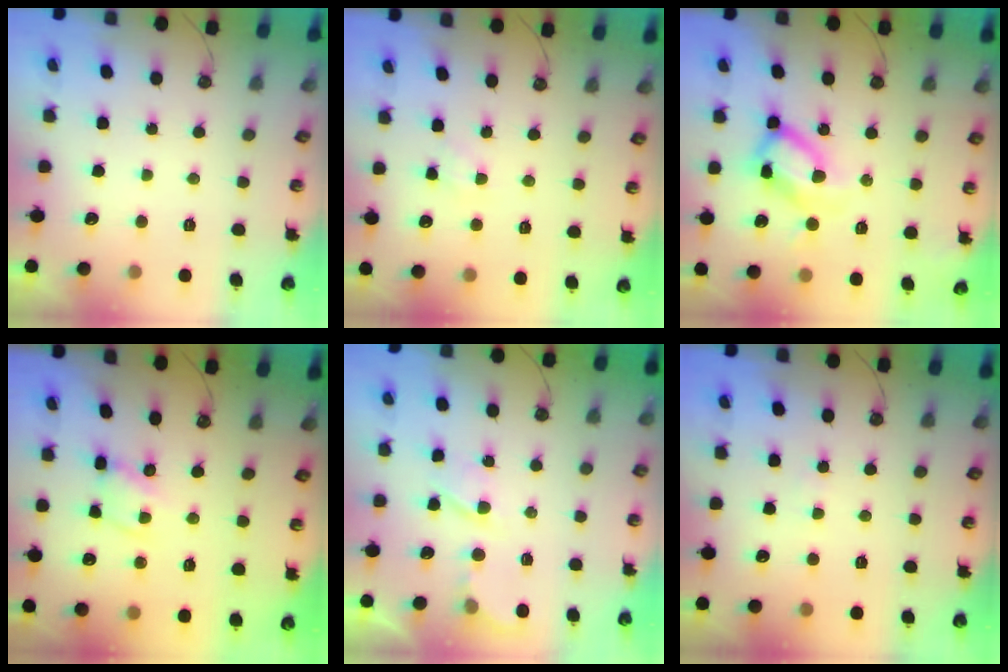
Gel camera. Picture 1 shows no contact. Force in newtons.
{"total": 1.4, "press": 1.3, "slide": 0.2}
{"total": 16.0, "press": 15.9, "slide": 1.0}
{"total": 2.8, "press": 2.8, "slide": 0.2}
{"total": 4.9, "press": 4.8, "slide": 0.4}
{"total": 0.9, "press": 0.9, "slide": 0.1}